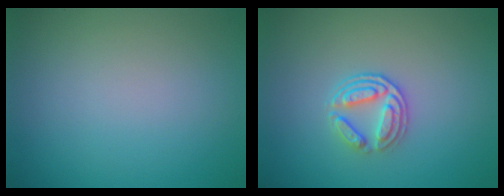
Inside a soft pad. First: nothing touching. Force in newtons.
{"total": 2.6, "press": 2.1, "slide": 1.6}